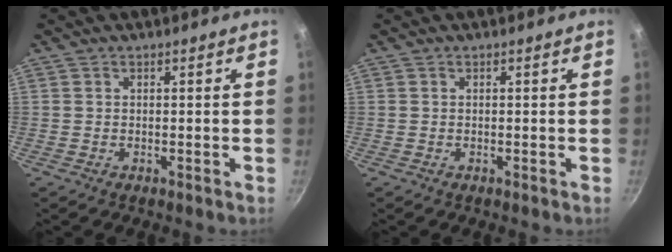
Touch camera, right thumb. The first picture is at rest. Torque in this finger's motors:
{"motor_torque": [-0.01, 0.00, 0.09, 0.01, 0.02]}